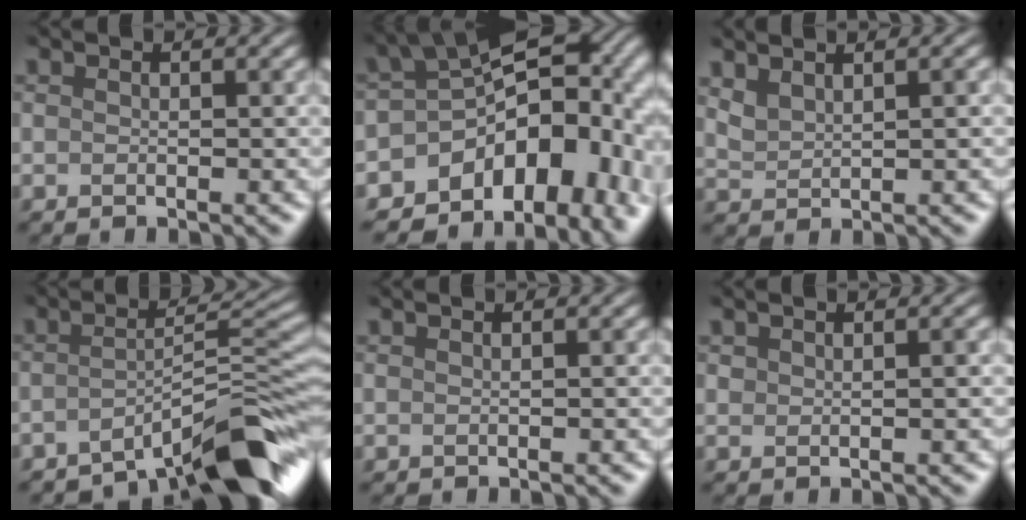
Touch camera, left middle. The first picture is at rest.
{"total": 13.4, "force": [-5.6, 8.0, 9.2], "torque": [-0.113, -0.002, -0.090]}
{"total": 2.7, "force": [2.4, 0.8, 1.0], "torque": [-0.017, 0.013, 0.036]}
{"total": 7.5, "force": [-5.3, 0.9, 5.3], "torque": [-0.073, 0.009, -0.091]}
{"total": 1.1, "force": [0.7, 0.5, 0.7], "torque": [0.000, 0.002, -0.003]}
{"total": 1.2, "force": [0.7, 0.4, 0.9], "torque": [0.000, 0.004, 0.003]}